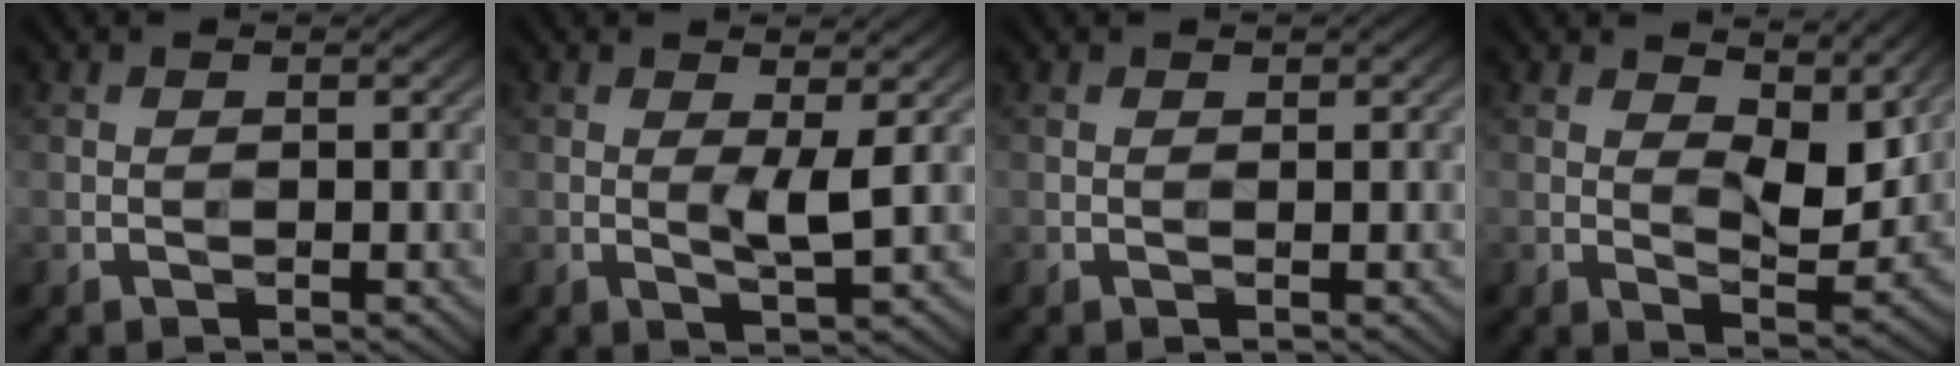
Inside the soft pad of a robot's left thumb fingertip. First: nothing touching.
{"total": 2.8, "force": [0.5, 0.2, 2.7], "torque": [-0.056, -0.005, 0.009]}
{"total": 0.6, "force": [0.5, 0.2, 0.4], "torque": [-0.005, 0.002, 0.008]}
{"total": 7.9, "force": [4.3, 3.2, 5.8], "torque": [-0.099, -0.010, 0.072]}